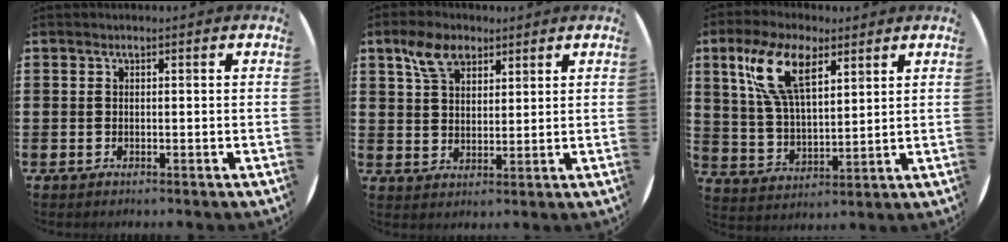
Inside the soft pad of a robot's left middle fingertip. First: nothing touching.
{"total": 5.7, "force": [3.8, 3.2, 2.8], "torque": [-0.059, 0.006, 0.069]}
{"total": 10.1, "force": [6.0, 4.3, 6.9], "torque": [-0.153, 0.002, 0.110]}